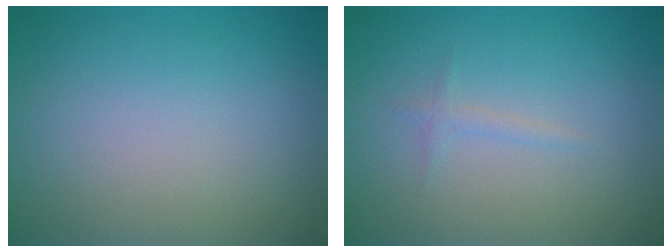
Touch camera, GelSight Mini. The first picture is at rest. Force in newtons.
{"total": 0.8, "press": 0.8, "slide": 0.0}